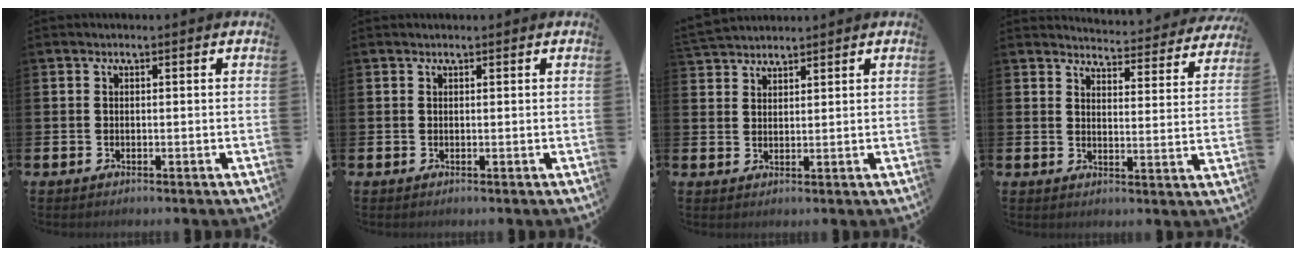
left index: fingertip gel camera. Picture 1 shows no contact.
{"total": 0.0}
{"total": 3.1, "force": [3.0, 0.5, -0.2], "torque": [-0.003, -0.010, 0.057]}
{"total": 4.0, "force": [4.0, 0.2, 0.3], "torque": [-0.009, -0.041, 0.064]}